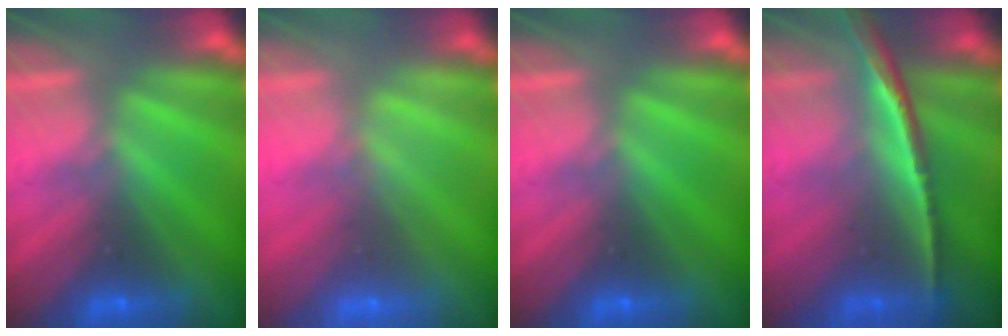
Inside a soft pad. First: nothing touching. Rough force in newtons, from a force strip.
{"total": 1.8}
{"total": 0.0}
{"total": 1.5}